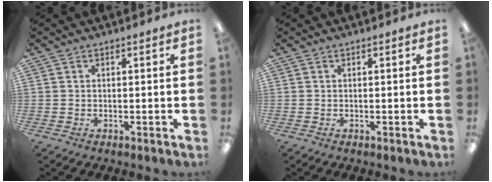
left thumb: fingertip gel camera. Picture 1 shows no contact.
{"total": 0.0}